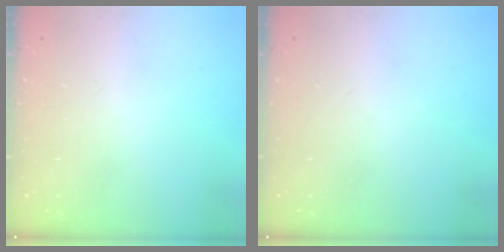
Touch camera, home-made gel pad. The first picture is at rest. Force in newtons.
{"total": 0.0}